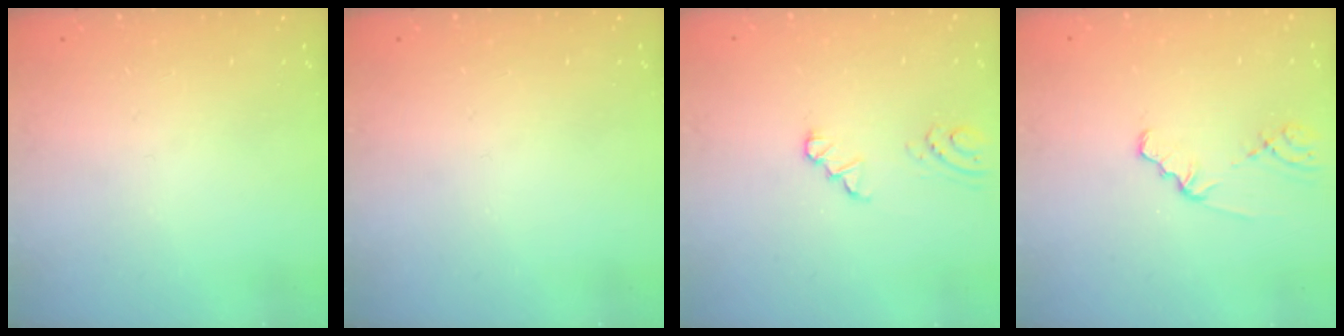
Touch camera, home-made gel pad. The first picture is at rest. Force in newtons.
{"total": 0.0}
{"total": 1.4, "press": 1.4, "slide": 0.2}
{"total": 1.7, "press": 1.7, "slide": 0.1}